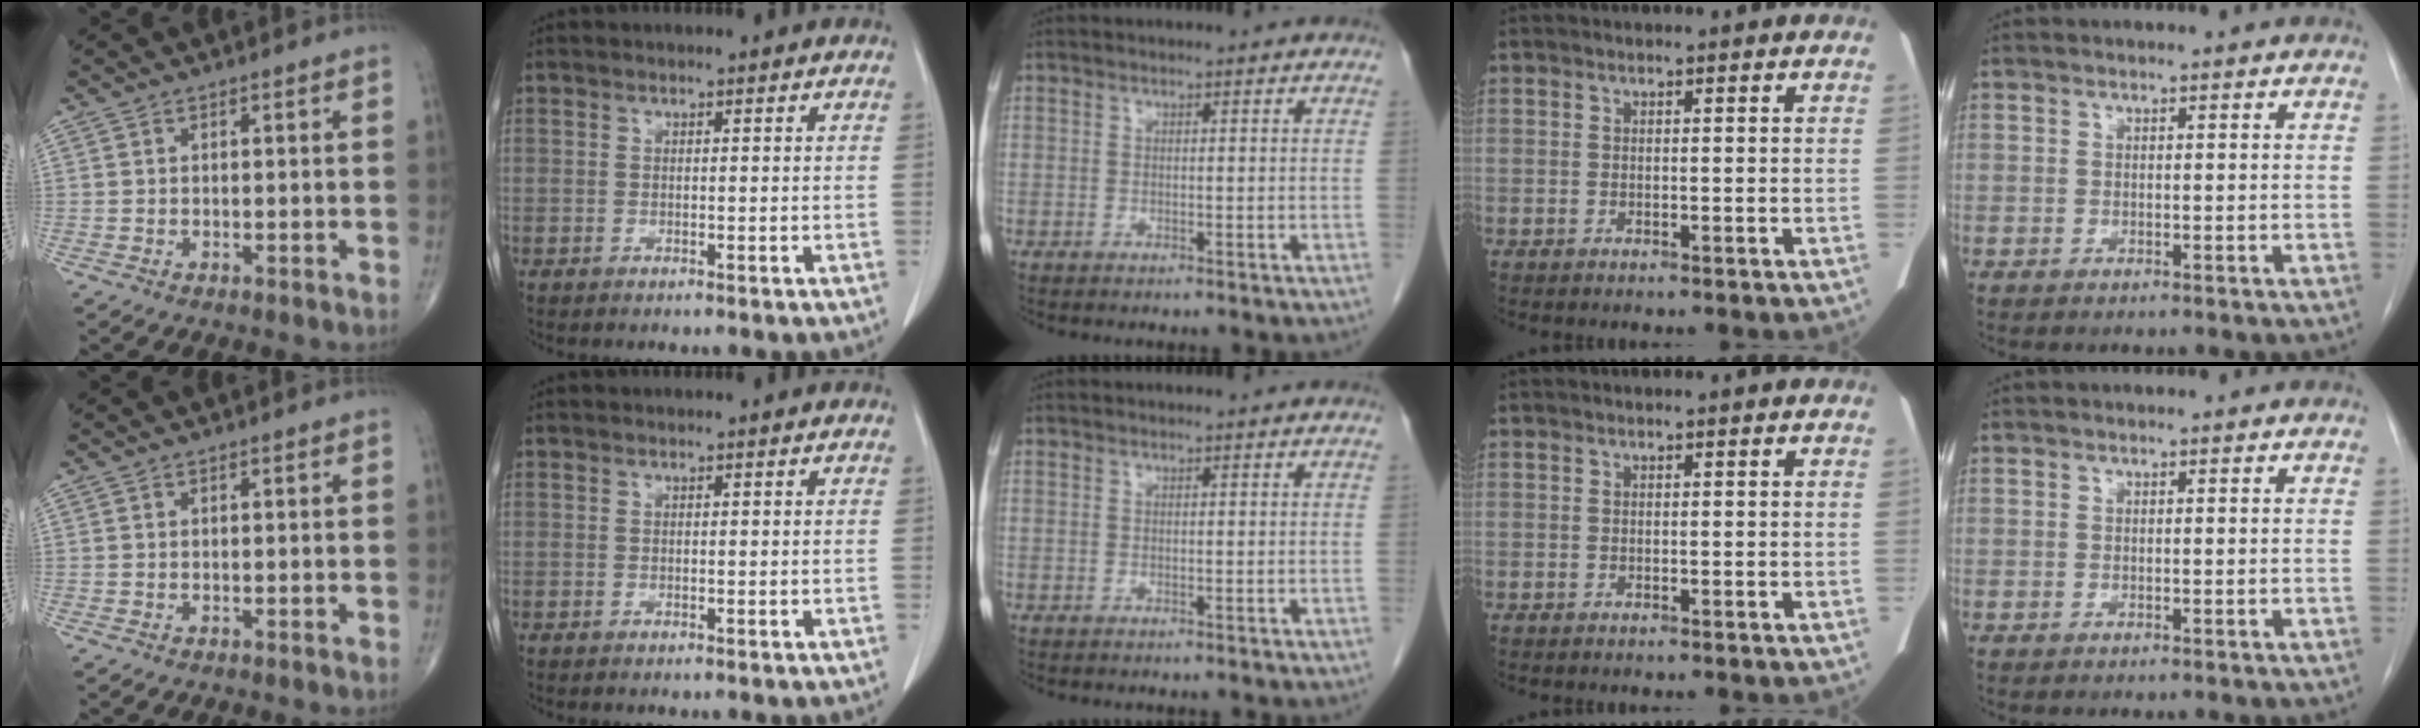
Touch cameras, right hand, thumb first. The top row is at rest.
{}